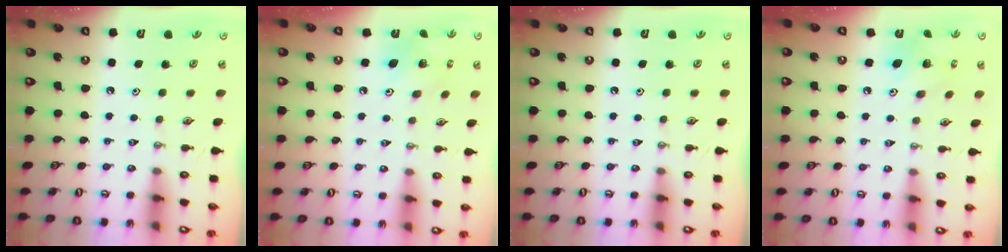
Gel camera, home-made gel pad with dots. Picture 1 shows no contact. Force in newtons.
{"total": 7.2, "press": 7.2, "slide": 0.3}
{"total": 0.0}
{"total": 8.6, "press": 8.5, "slide": 0.6}